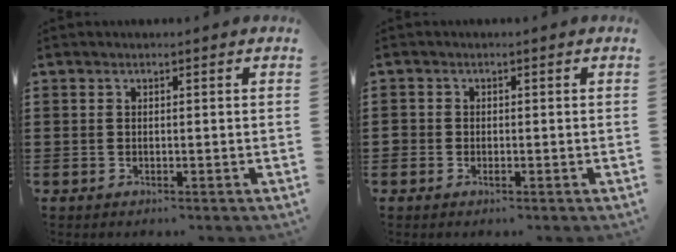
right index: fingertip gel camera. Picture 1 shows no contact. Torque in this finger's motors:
{"motor_torque": [0.10, 0.73, 0.00, 0.00]}